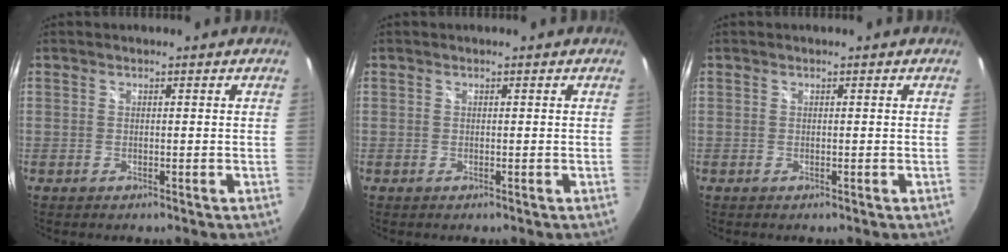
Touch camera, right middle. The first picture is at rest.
{"total": 0.0}
{"total": 0.0}